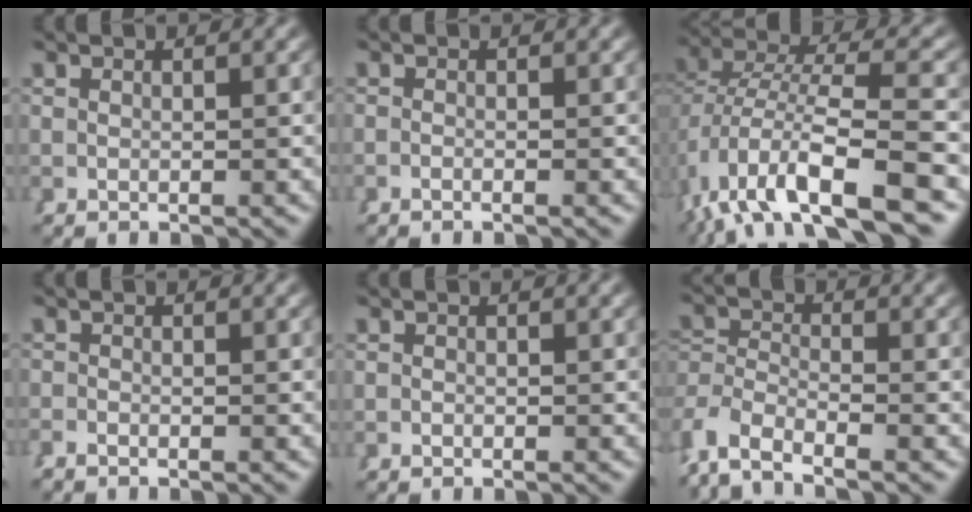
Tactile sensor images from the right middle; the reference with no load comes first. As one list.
[{"total": 0.7, "force": [-0.6, -0.4, 0.0], "torque": [0.001, 0.002, -0.014]}, {"total": 8.4, "force": [-2.8, 3.7, 7.0], "torque": [-0.132, -0.018, -0.031]}, {"total": 1.0, "force": [-1.0, -0.4, 0.0], "torque": [0.005, -0.003, -0.019]}, {"total": 0.6, "force": [-0.5, -0.4, -0.2], "torque": [0.004, -0.002, -0.009]}, {"total": 6.0, "force": [-3.0, 4.3, 2.8], "torque": [-0.085, -0.027, -0.048]}]